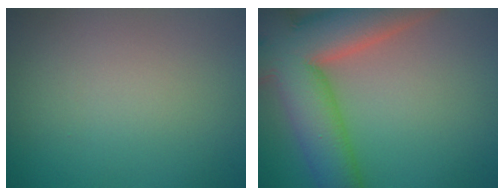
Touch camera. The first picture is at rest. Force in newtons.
{"total": 13.0, "press": 13.0, "slide": 0.9}